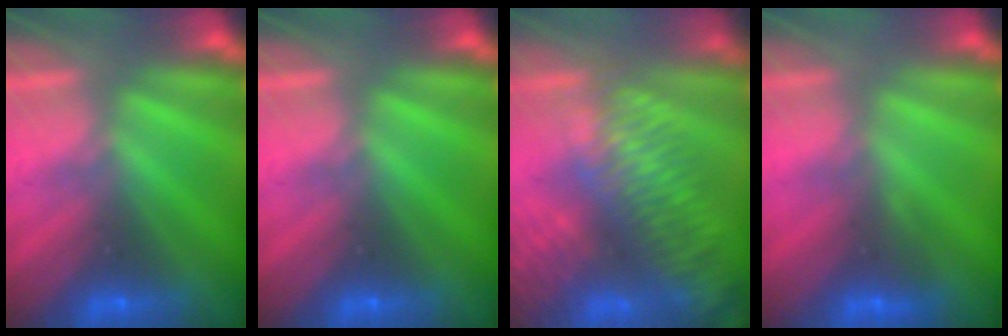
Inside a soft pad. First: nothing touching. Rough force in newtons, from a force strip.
{"total": 0.0}
{"total": 7.0}
{"total": 2.9}